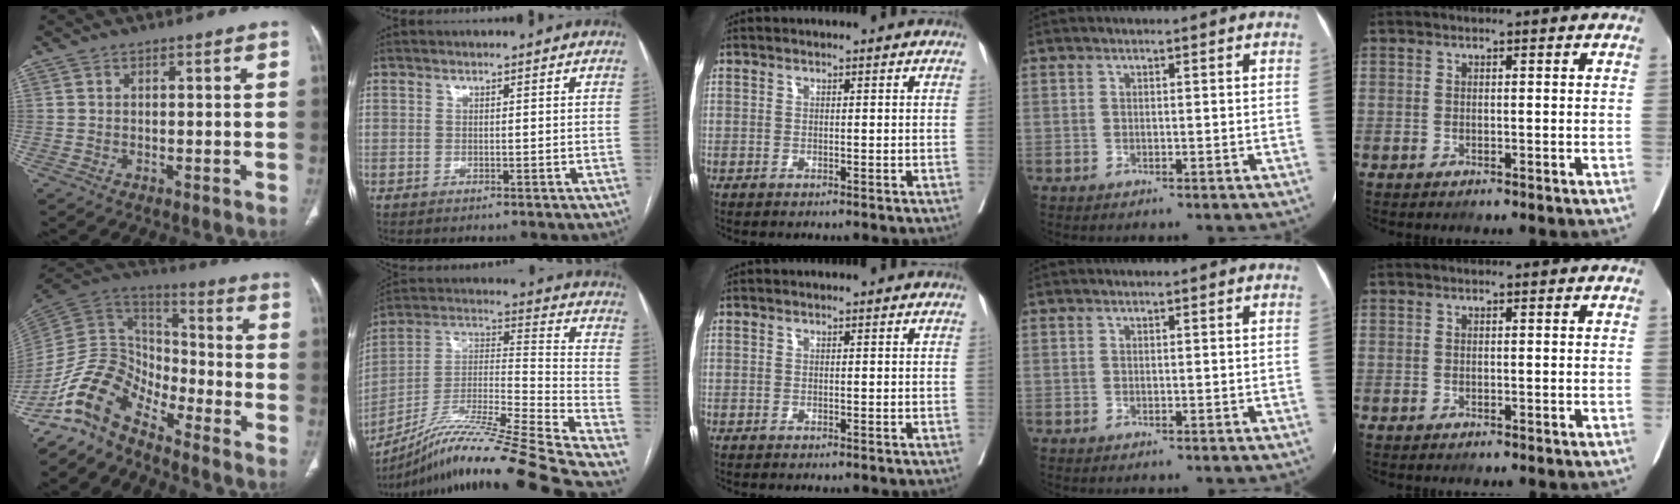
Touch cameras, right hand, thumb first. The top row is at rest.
{"thumb": {"total": 13.5, "force": [-10.5, 6.0, 6.0], "torque": [-0.101, 0.094, -0.212]}, "index": {"total": 25.3, "force": [-21.1, -2.4, 13.8], "torque": [-0.218, -0.015, -0.361]}}